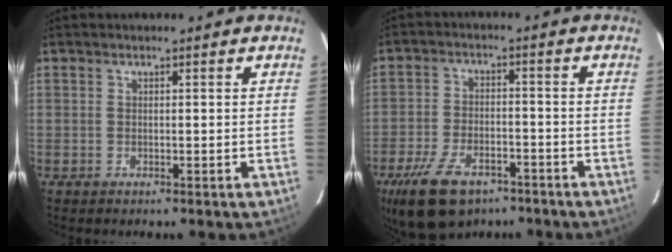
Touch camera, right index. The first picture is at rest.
{"total": 14.0, "force": [-9.0, 7.3, 7.8], "torque": [-0.181, -0.013, -0.154]}